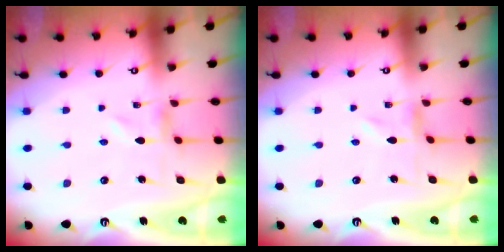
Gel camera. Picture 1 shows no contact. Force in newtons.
{"total": 0.0}